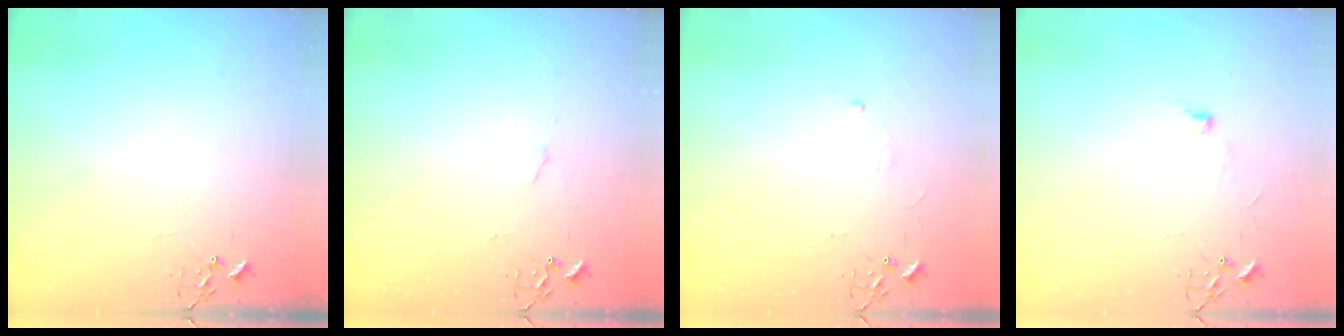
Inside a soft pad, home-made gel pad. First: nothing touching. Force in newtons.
{"total": 2.9, "press": 2.9, "slide": 0.5}
{"total": 2.9, "press": 2.8, "slide": 0.5}
{"total": 5.6, "press": 5.6, "slide": 0.7}